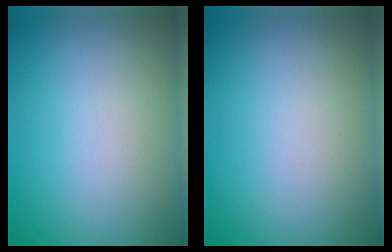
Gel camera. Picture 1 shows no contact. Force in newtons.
{"total": 0.0}